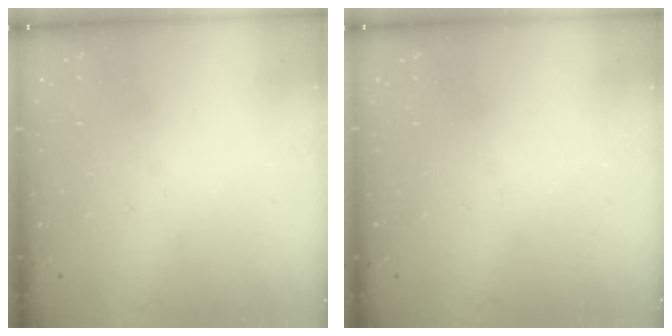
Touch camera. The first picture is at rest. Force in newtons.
{"total": 0.0}